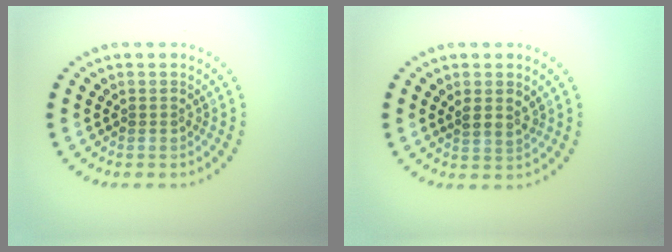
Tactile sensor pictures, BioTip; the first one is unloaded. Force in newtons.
{"total": 1.9, "press": 1.7, "slide": 0.8}